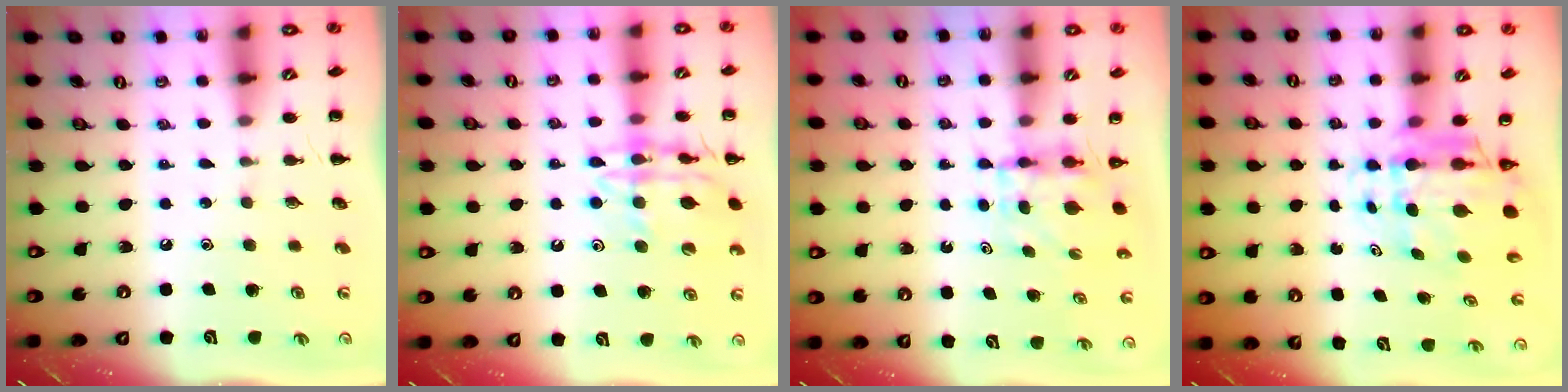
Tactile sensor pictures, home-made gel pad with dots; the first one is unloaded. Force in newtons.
{"total": 13.8, "press": 13.8, "slide": 1.4}
{"total": 4.0, "press": 4.0, "slide": 0.3}
{"total": 7.0, "press": 6.6, "slide": 2.3}